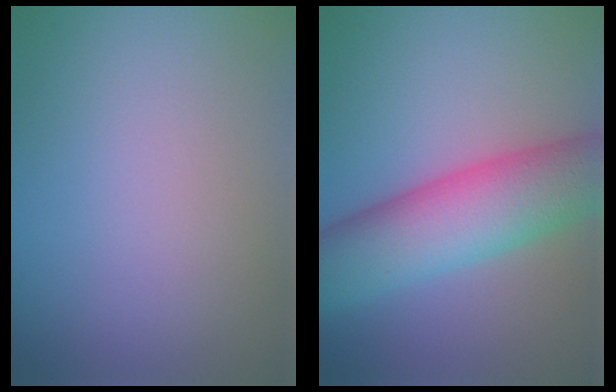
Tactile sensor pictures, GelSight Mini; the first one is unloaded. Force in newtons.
{"total": 9.6, "press": 9.6, "slide": 0.2}